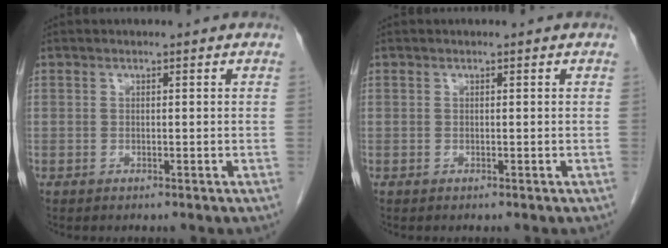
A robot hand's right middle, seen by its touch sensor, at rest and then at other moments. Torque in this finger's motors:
{"motor_torque": [0.00, 0.00, 0.00, 0.00]}